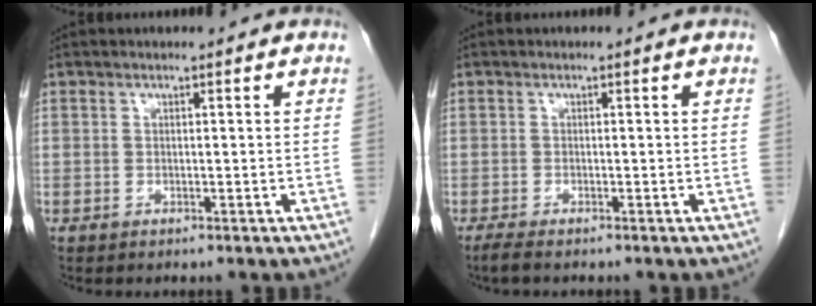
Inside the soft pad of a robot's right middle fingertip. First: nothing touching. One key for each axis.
{"total": 1.5, "fx": -1.3, "fy": 0.1, "fz": 0.9, "tx": -0.027, "ty": -0.007, "tz": -0.024}